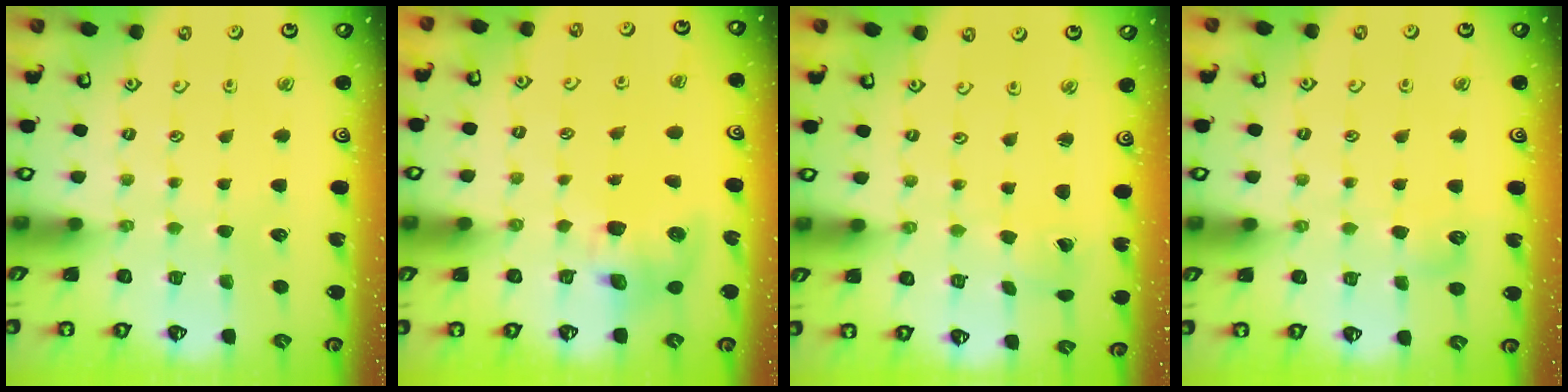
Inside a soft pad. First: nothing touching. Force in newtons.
{"total": 9.2, "press": 9.1, "slide": 1.2}
{"total": 1.1, "press": 1.1, "slide": 0.1}
{"total": 5.3, "press": 5.3, "slide": 0.6}